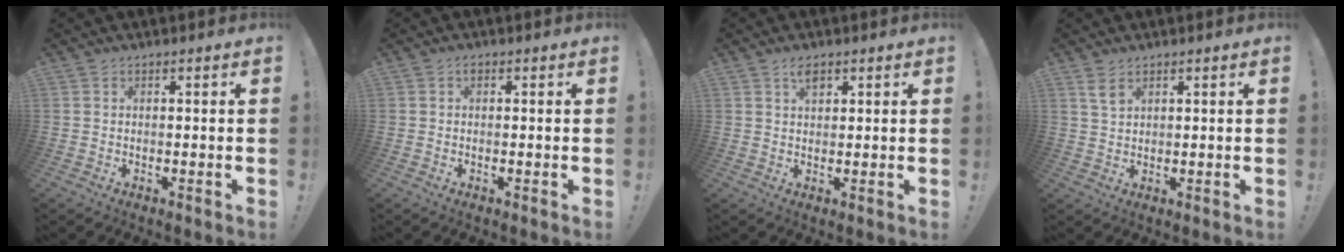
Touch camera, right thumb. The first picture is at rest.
{"total": 0.5, "force": [0.1, 0.3, 0.4], "torque": [-0.004, 0.000, 0.000]}
{"total": 3.3, "force": [2.0, 1.6, 2.1], "torque": [-0.026, -0.008, 0.031]}
{"total": 3.5, "force": [2.2, 1.5, 2.2], "torque": [-0.038, -0.009, 0.040]}